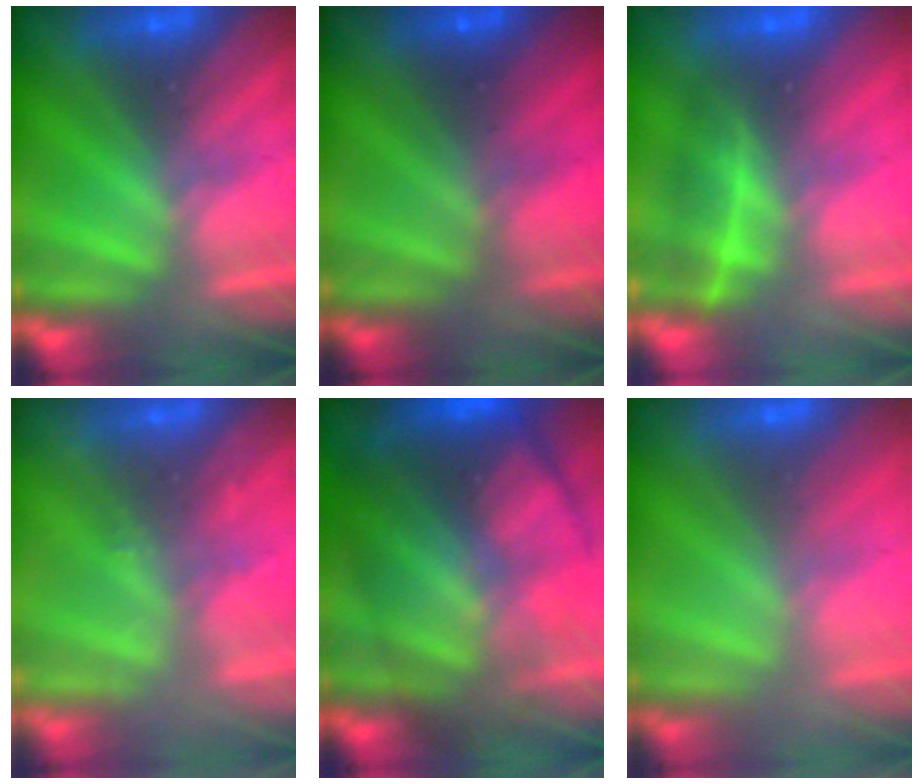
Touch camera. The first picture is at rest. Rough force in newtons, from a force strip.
{"total": 1.8}
{"total": 1.9}
{"total": 2.3}
{"total": 7.8}
{"total": 2.9}